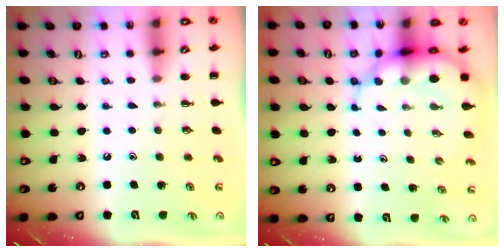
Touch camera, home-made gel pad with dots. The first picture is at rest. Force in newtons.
{"total": 8.3, "press": 8.0, "slide": 2.3}